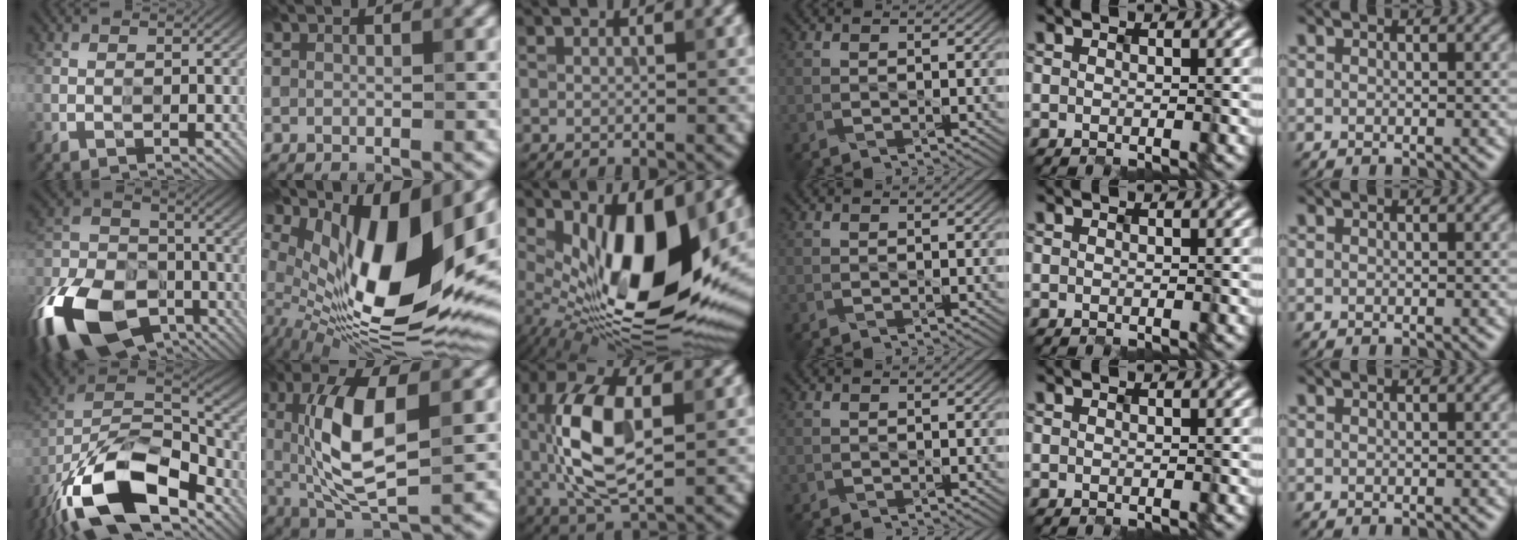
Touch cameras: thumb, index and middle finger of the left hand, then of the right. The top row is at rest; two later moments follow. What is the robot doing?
{"motion": "insert", "object": "pen cap and body"}